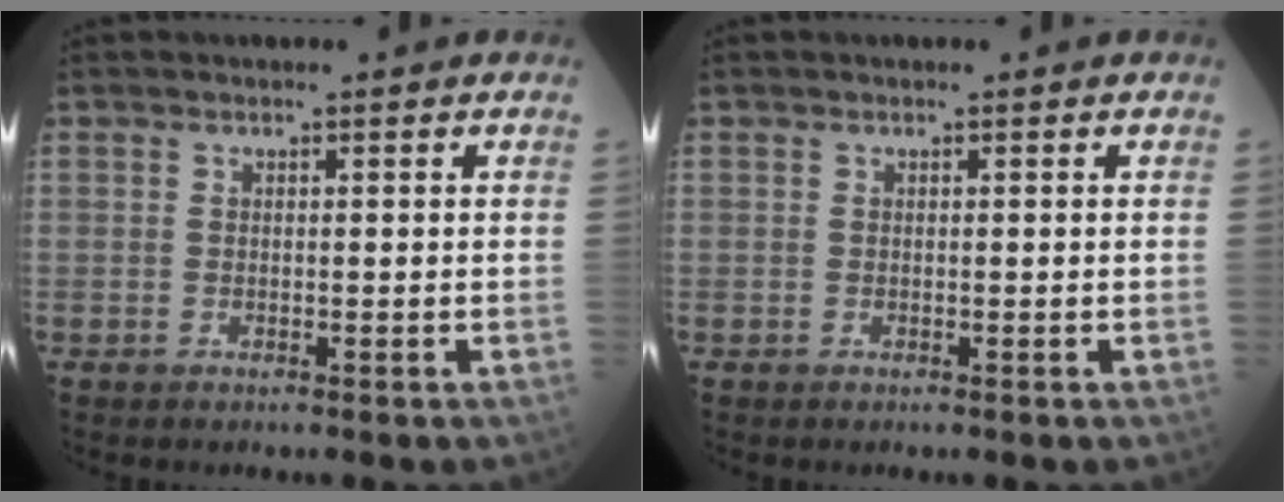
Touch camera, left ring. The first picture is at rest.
{"total": 0.0}